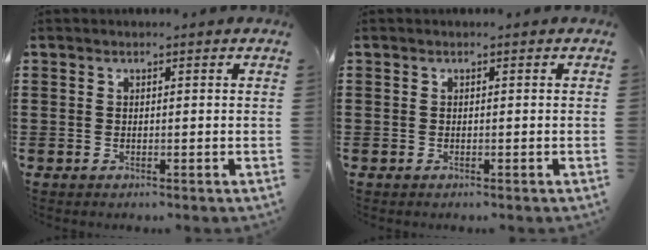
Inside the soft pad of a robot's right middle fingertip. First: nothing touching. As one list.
[{"total": 0.0}]